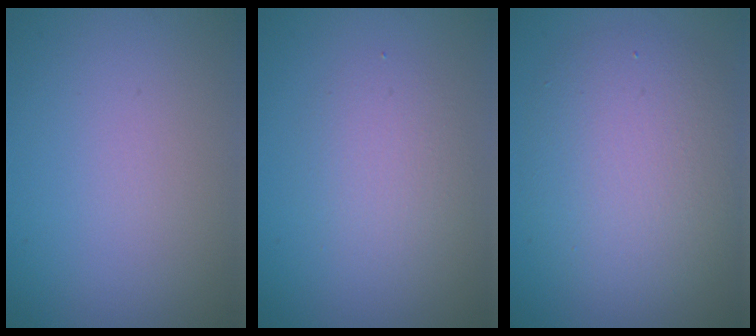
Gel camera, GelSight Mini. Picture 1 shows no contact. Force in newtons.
{"total": 2.2, "press": 2.2, "slide": 0.2}
{"total": 6.4, "press": 6.4, "slide": 0.3}